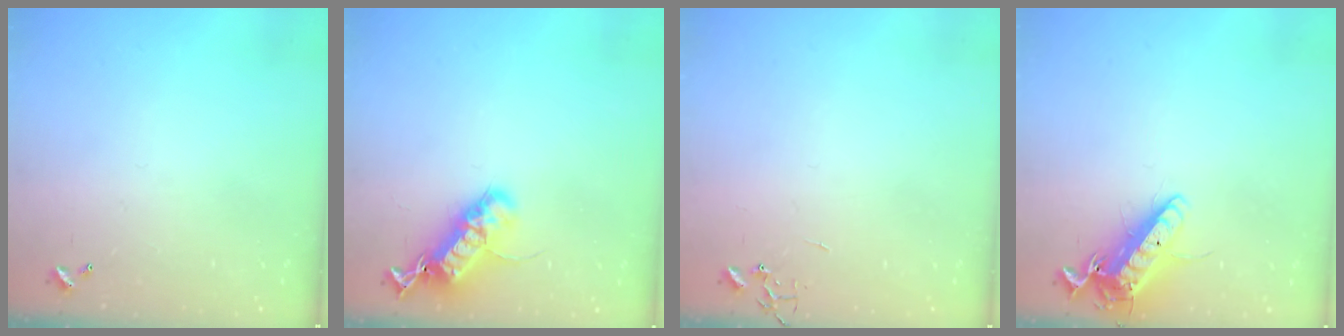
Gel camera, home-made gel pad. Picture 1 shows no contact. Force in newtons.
{"total": 17.9, "press": 17.9, "slide": 0.5}
{"total": 0.0}
{"total": 14.7, "press": 14.5, "slide": 1.8}